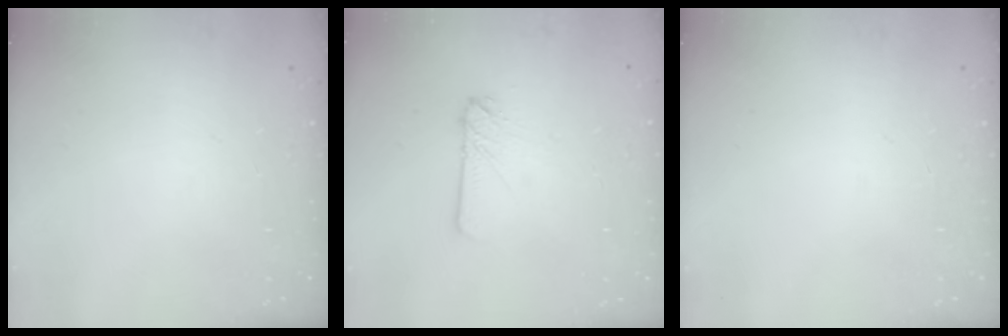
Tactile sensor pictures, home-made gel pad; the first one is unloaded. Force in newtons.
{"total": 4.1, "press": 4.1, "slide": 0.4}
{"total": 0.0}